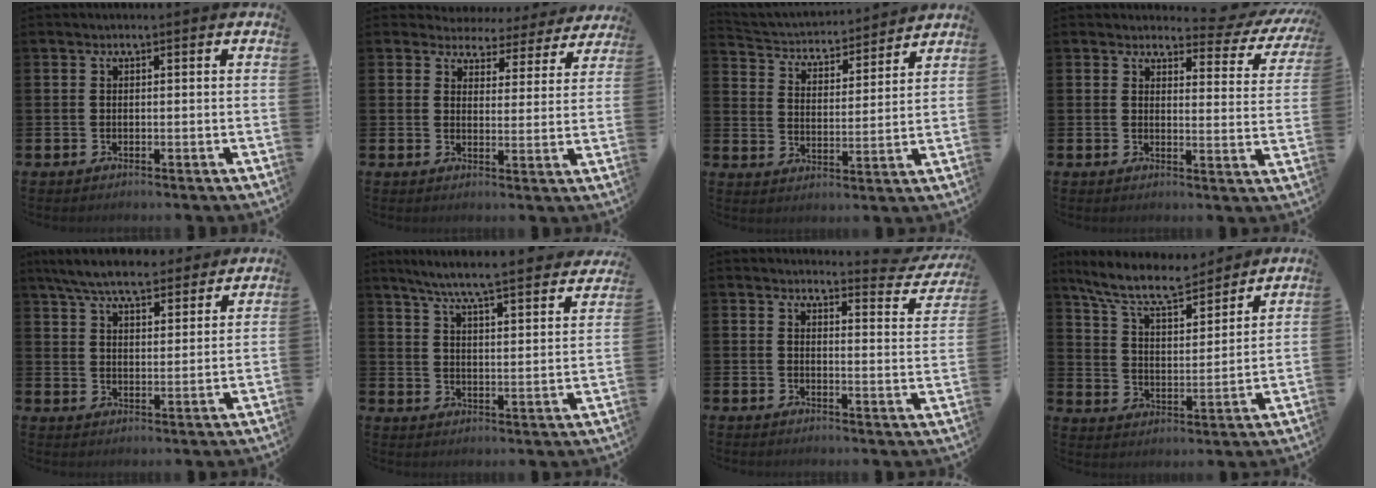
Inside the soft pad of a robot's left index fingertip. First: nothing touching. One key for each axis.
{"total": 3.6, "fx": 3.3, "fy": 1.7, "fz": 0.0, "tx": -0.014, "ty": -0.031, "tz": 0.051}
{"total": 4.0, "fx": 3.8, "fy": 1.3, "fz": 0.3, "tx": -0.029, "ty": -0.039, "tz": 0.057}
{"total": 3.2, "fx": 2.7, "fy": 1.5, "fz": 0.9, "tx": -0.009, "ty": -0.028, "tz": 0.037}
{"total": 7.7, "fx": 7.1, "fy": 1.8, "fz": 2.4, "tx": -0.057, "ty": -0.033, "tz": 0.126}
{"total": 7.1, "fx": 6.7, "fy": -0.1, "fz": 2.4, "tx": -0.063, "ty": -0.053, "tz": 0.113}
{"total": 3.1, "fx": 3.1, "fy": 0.4, "fz": 0.4, "tx": 0.005, "ty": -0.031, "tz": 0.046}
{"total": 9.2, "fx": 8.2, "fy": 2.1, "fz": 3.5, "tx": -0.102, "ty": -0.047, "tz": 0.146}